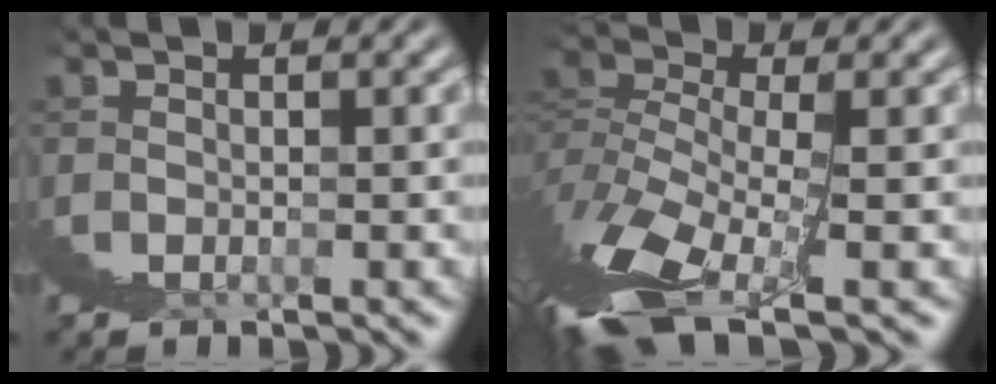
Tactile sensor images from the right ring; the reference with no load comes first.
{"total": 3.1, "force": [0.3, -0.2, 3.0], "torque": [-0.053, -0.003, 0.011]}